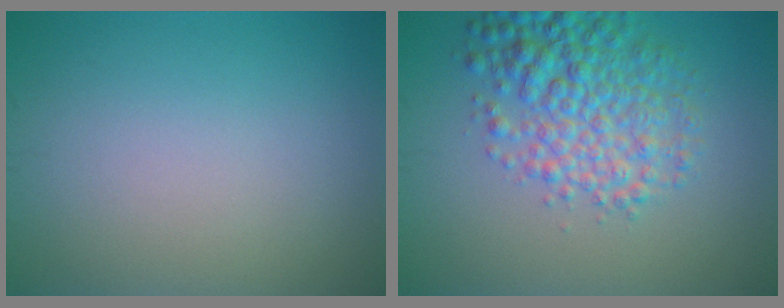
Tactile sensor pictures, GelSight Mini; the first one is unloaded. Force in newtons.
{"total": 5.9, "press": 5.9, "slide": 0.1}